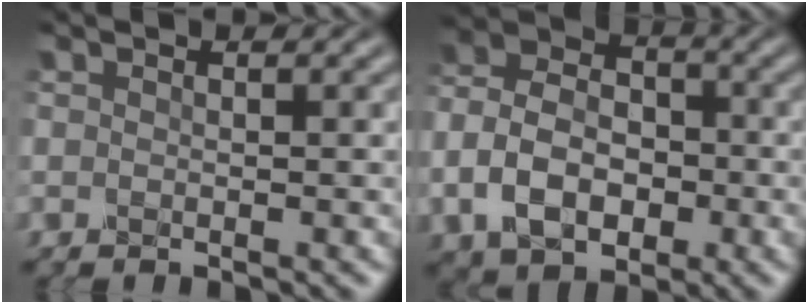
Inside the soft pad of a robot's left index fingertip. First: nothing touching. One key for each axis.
{"total": 7.7, "fx": -2.1, "fy": 5.5, "fz": 5.0, "tx": -0.103, "ty": 0.009, "tz": -0.054}